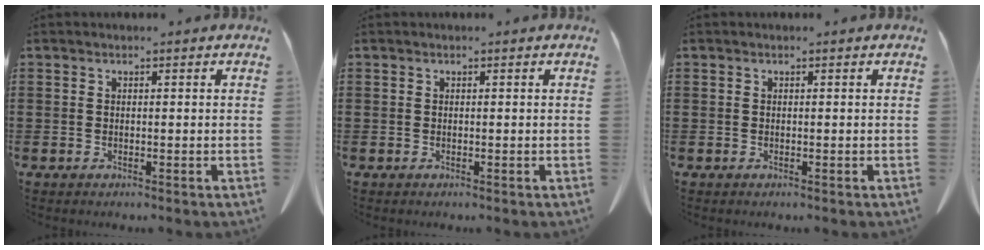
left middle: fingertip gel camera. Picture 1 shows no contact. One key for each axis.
{"total": 0.0}
{"total": 0.0}